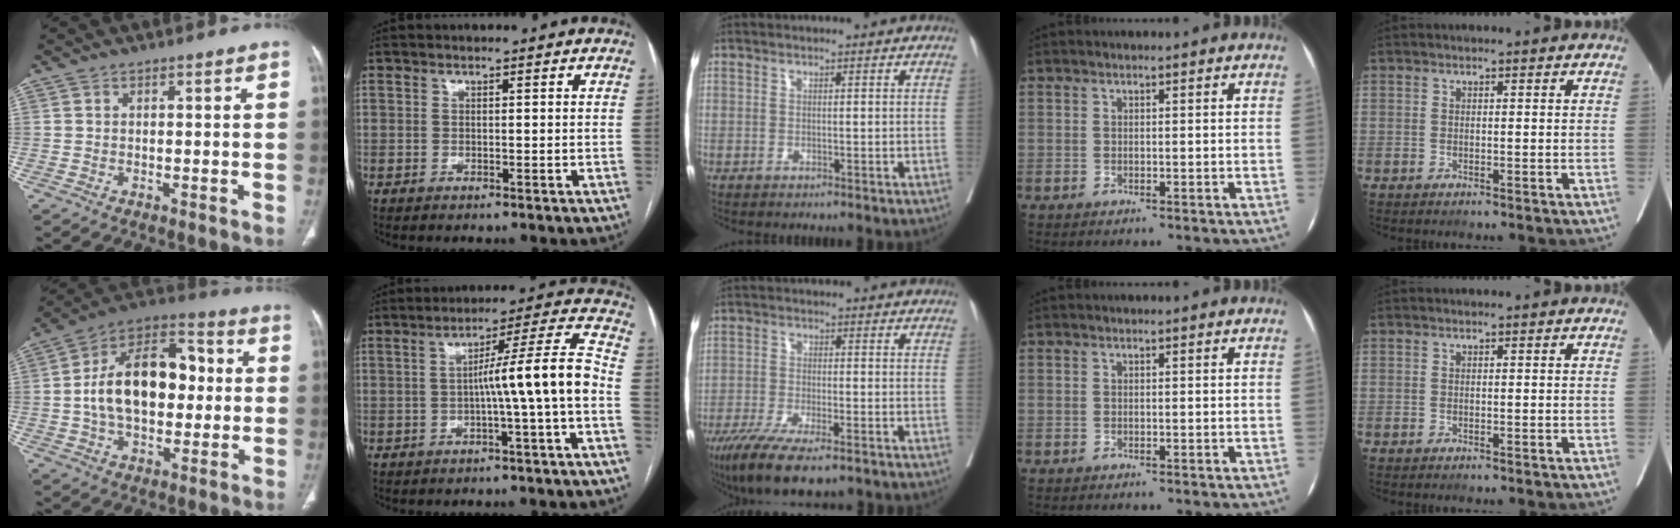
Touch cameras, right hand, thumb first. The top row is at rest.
{"thumb": {"total": 19.6, "force": [0.8, 12.0, 15.5], "torque": [-0.233, 0.033, 0.009]}, "index": {"total": 10.1, "force": [-2.2, -1.3, 9.8], "torque": [-0.145, 0.026, -0.033]}, "middle": {"total": 11.4, "force": [-8.0, 2.7, 7.7], "torque": [-0.124, -0.024, -0.128]}}